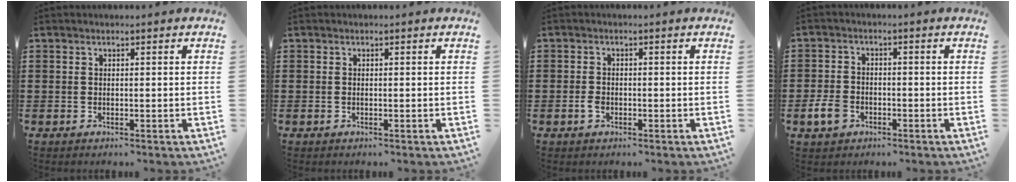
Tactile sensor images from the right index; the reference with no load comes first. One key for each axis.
{"total": 0.0}
{"total": 1.9, "fx": -0.9, "fy": 1.1, "fz": 1.2, "tx": -0.032, "ty": -0.003, "tz": -0.019}
{"total": 4.1, "fx": -1.9, "fy": 2.8, "fz": 2.3, "tx": -0.065, "ty": -0.003, "tz": -0.040}